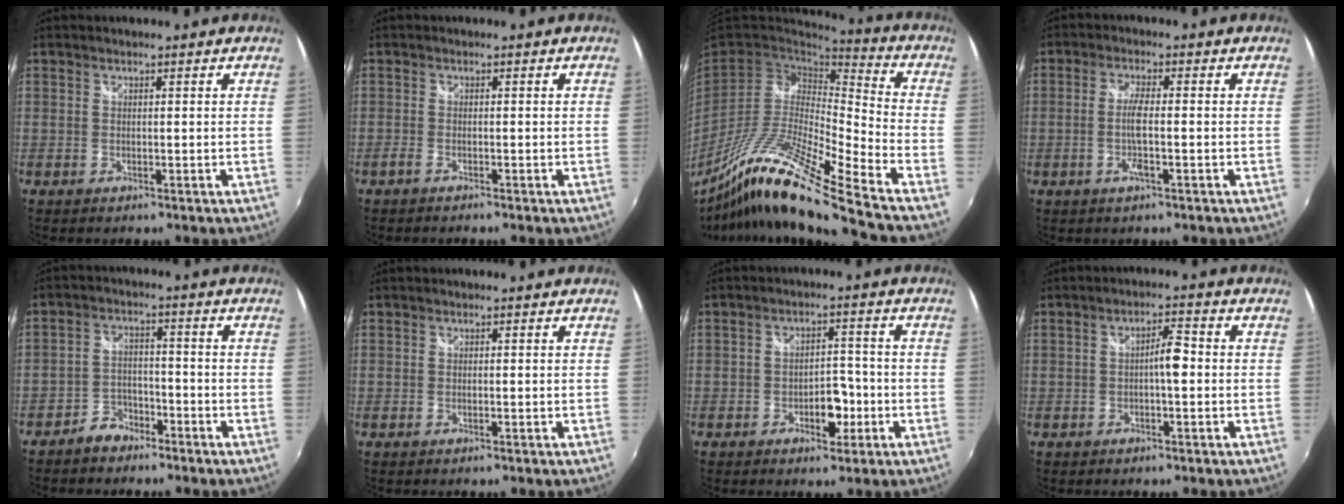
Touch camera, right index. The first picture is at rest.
{"total": 1.4, "force": [-1.2, 0.2, 0.6], "torque": [-0.017, -0.003, -0.026]}
{"total": 20.1, "force": [-14.2, 0.6, 14.2], "torque": [-0.257, -0.042, -0.270]}
{"total": 4.0, "force": [-1.3, 0.1, 3.8], "torque": [-0.074, -0.005, -0.024]}
{"total": 5.1, "force": [-4.1, 2.9, 0.9], "torque": [-0.032, 0.014, -0.072]}
{"total": 0.0}
{"total": 5.1, "force": [-2.2, 3.0, 3.5], "torque": [-0.059, 0.003, -0.027]}
{"total": 3.6, "force": [-0.6, 0.7, 3.5], "torque": [-0.057, 0.009, -0.011]}